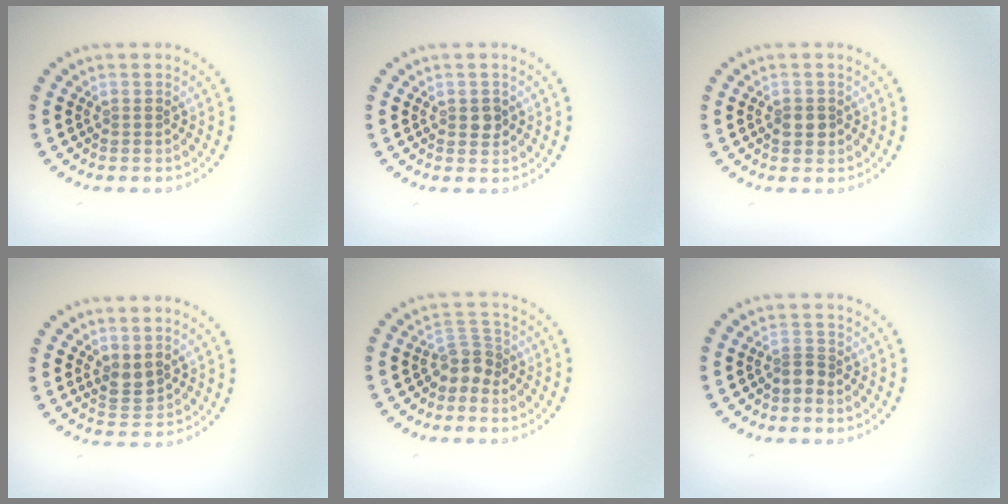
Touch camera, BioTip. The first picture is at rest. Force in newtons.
{"total": 1.3, "press": 1.3, "slide": 0.1}
{"total": 1.5, "press": 1.4, "slide": 0.5}
{"total": 1.8, "press": 1.5, "slide": 0.9}
{"total": 2.4, "press": 1.7, "slide": 1.6}
{"total": 1.1, "press": 0.7, "slide": 0.9}